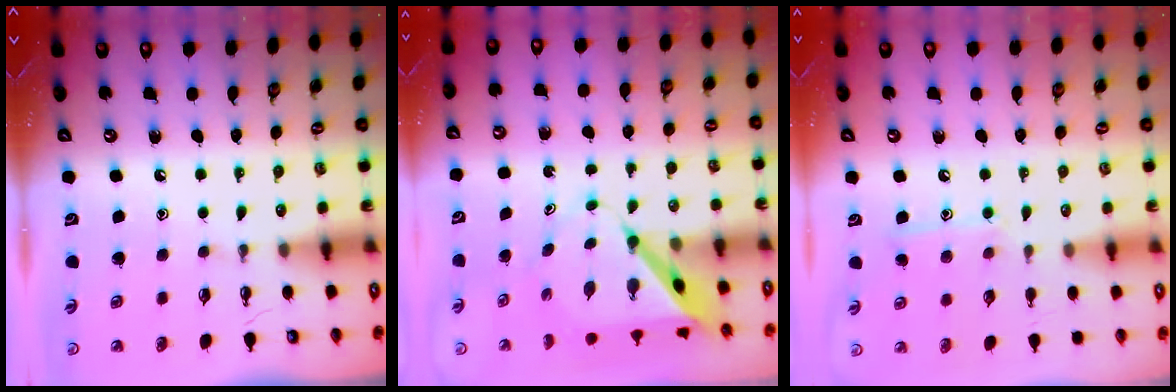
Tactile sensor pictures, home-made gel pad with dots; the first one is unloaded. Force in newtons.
{"total": 7.0, "press": 7.0, "slide": 0.7}
{"total": 8.3, "press": 8.2, "slide": 0.6}